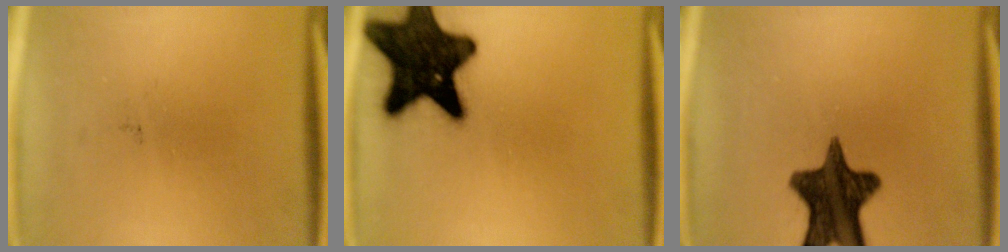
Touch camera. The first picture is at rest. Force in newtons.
{"total": 19.1}
{"total": 13.8}